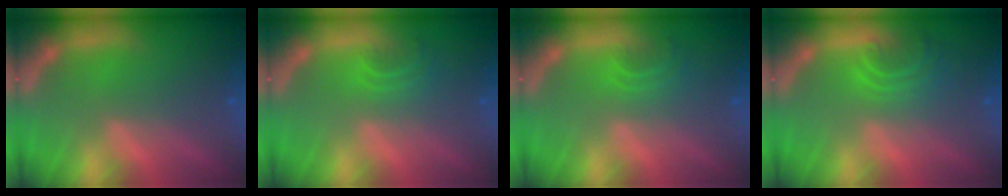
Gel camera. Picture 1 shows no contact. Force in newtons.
{"total": 1.9}
{"total": 1.9}
{"total": 3.5}